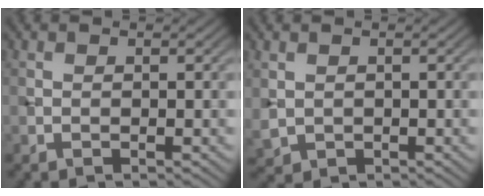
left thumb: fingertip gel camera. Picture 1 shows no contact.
{"total": 1.8, "force": [0.5, 1.6, 0.8], "torque": [-0.027, -0.008, 0.015]}